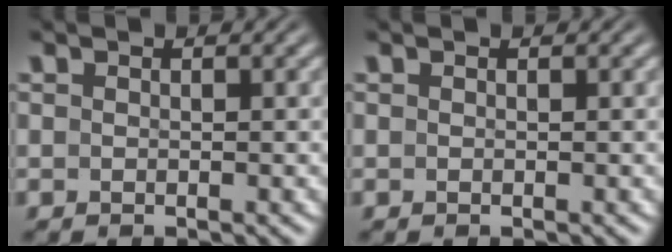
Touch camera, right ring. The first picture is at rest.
{"total": 0.0}